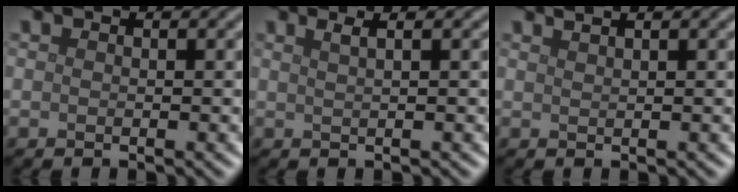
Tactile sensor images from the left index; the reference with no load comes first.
{"total": 2.9, "force": [1.7, 1.4, 1.9], "torque": [-0.003, 0.013, -0.008]}
{"total": 2.4, "force": [1.8, 1.0, 1.3], "torque": [0.000, 0.009, 0.001]}